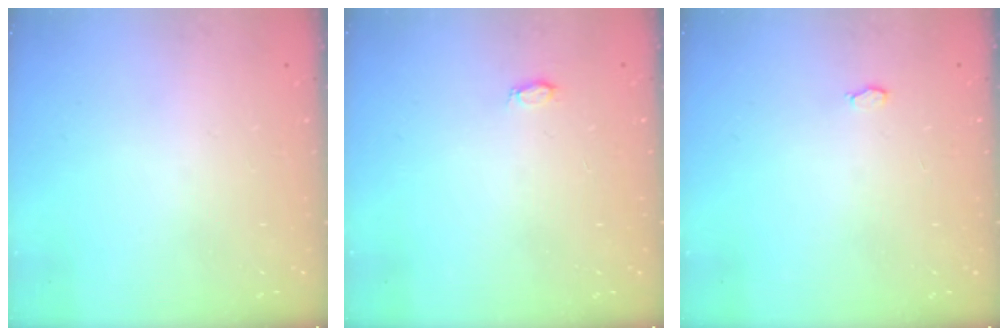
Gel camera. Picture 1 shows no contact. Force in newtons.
{"total": 2.7, "press": 2.7, "slide": 0.3}
{"total": 2.8, "press": 2.8, "slide": 0.3}